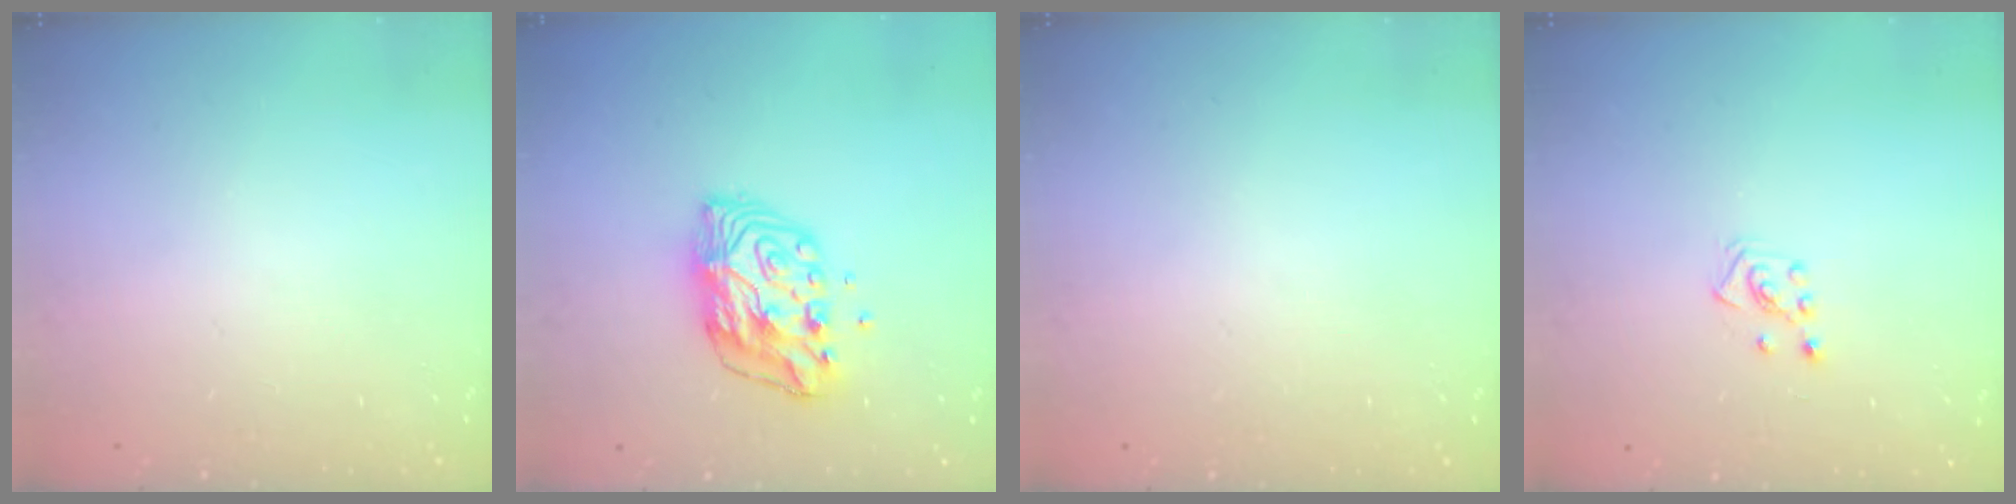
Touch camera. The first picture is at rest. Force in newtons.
{"total": 10.5, "press": 10.5, "slide": 1.1}
{"total": 0.0}
{"total": 2.3, "press": 2.2, "slide": 0.7}